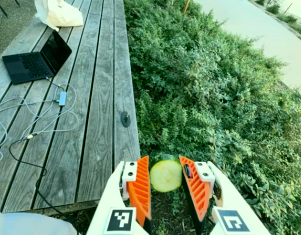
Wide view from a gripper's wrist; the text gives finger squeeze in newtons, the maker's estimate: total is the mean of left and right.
{"total": 9.5, "left": 9.3, "right": 9.6}